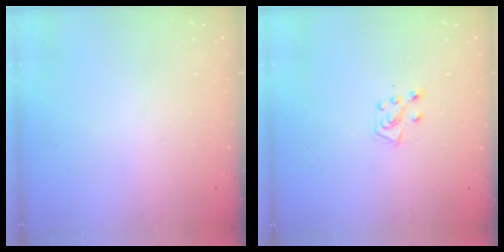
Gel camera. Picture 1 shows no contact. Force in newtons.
{"total": 6.3, "press": 6.3, "slide": 0.3}